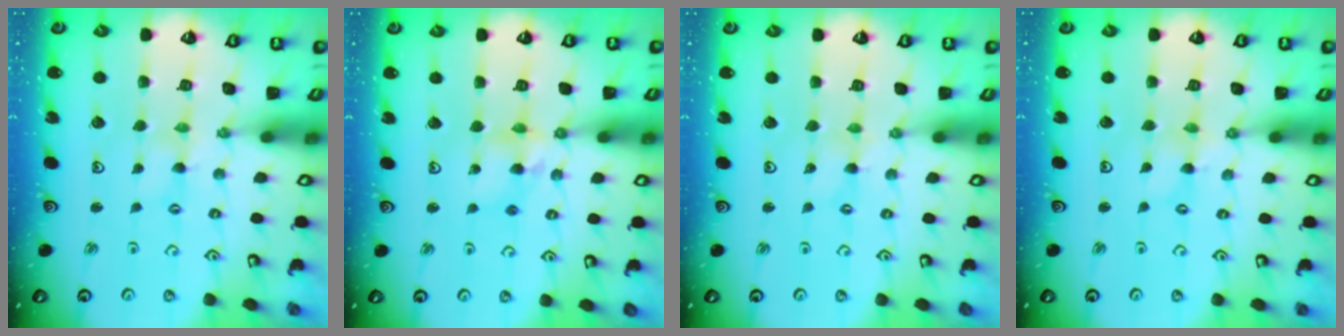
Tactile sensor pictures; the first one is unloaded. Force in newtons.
{"total": 7.8, "press": 7.8, "slide": 0.6}
{"total": 0.0}
{"total": 0.0}